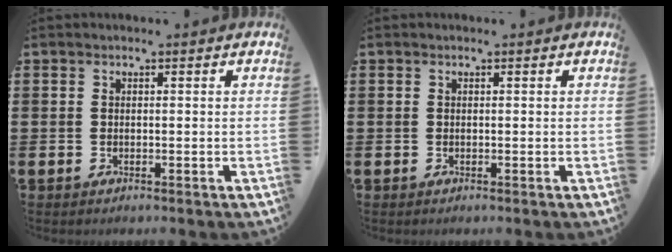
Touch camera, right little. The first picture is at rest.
{"total": 0.0}